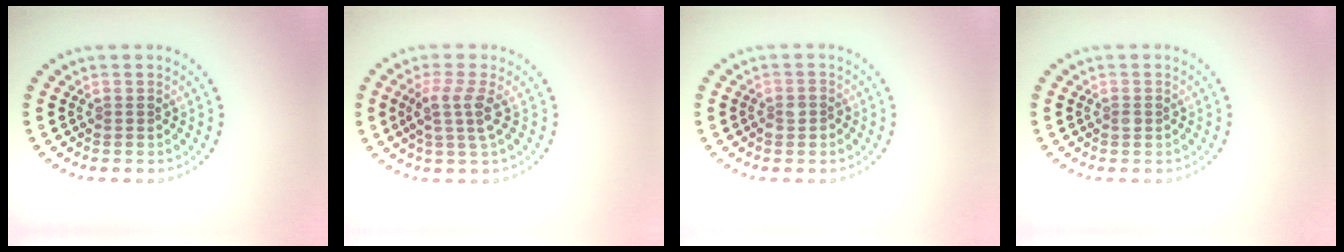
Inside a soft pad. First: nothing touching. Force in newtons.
{"total": 2.7, "press": 2.1, "slide": 1.7}
{"total": 1.4, "press": 1.3, "slide": 0.6}
{"total": 0.7, "press": 0.7, "slide": 0.1}